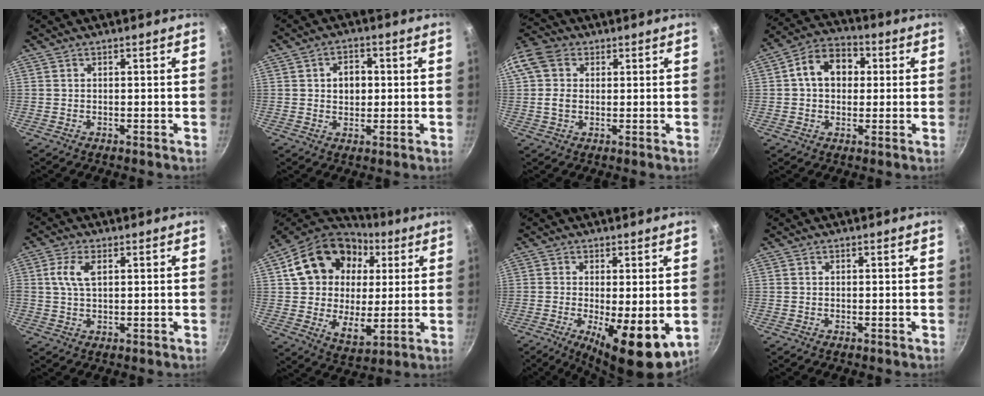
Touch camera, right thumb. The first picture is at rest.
{"total": 5.1, "force": [0.7, 3.8, 3.3], "torque": [-0.031, 0.003, 0.010]}
{"total": 11.9, "force": [2.3, 9.5, 6.8], "torque": [-0.146, 0.024, 0.030]}
{"total": 10.5, "force": [1.8, 7.9, 6.7], "torque": [-0.076, 0.021, 0.013]}
{"total": 5.3, "force": [1.4, 2.9, 4.2], "torque": [-0.080, 0.005, 0.026]}
{"total": 22.9, "force": [6.5, 16.6, 14.3], "torque": [-0.221, -0.003, 0.107]}
{"total": 11.2, "force": [-2.4, 3.6, 10.4], "torque": [-0.147, -0.011, -0.027]}
{"total": 0.0}